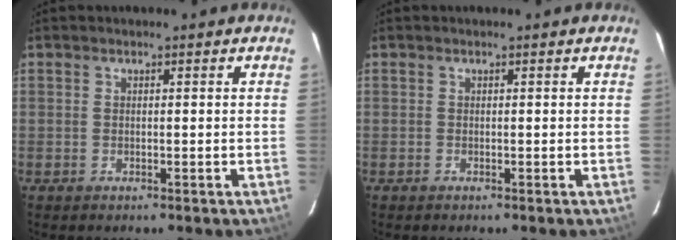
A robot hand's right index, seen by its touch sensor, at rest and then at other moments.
{"total": 0.0}